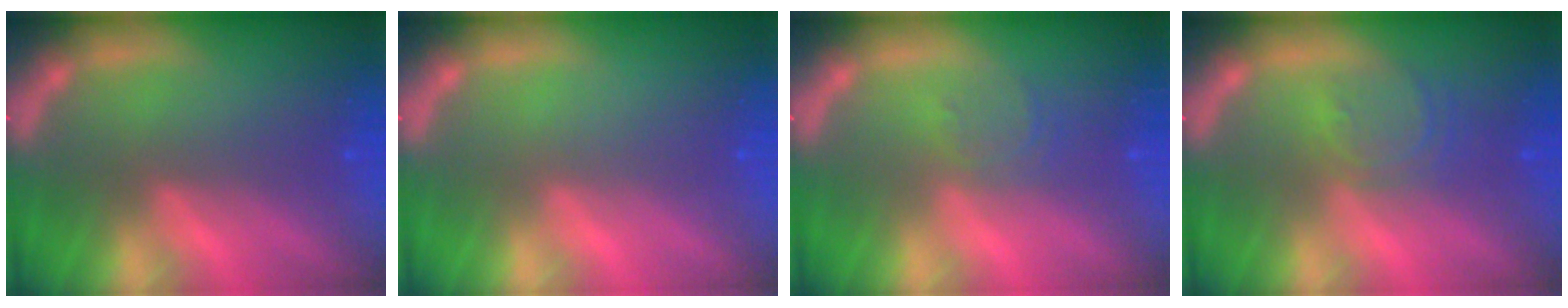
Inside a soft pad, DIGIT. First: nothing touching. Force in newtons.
{"total": 0.0}
{"total": 1.9}
{"total": 3.5}